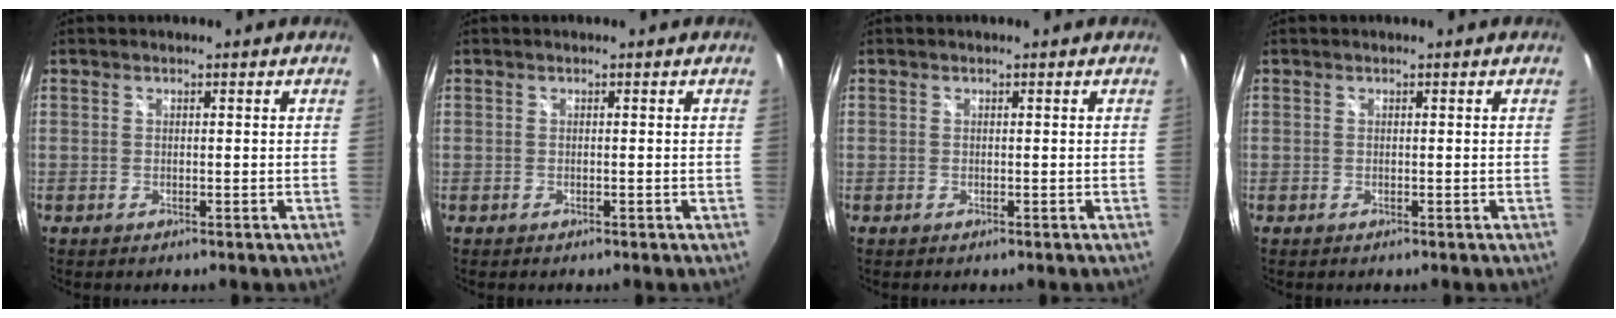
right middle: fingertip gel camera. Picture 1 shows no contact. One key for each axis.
{"total": 0.0}
{"total": 0.0}
{"total": 0.0}